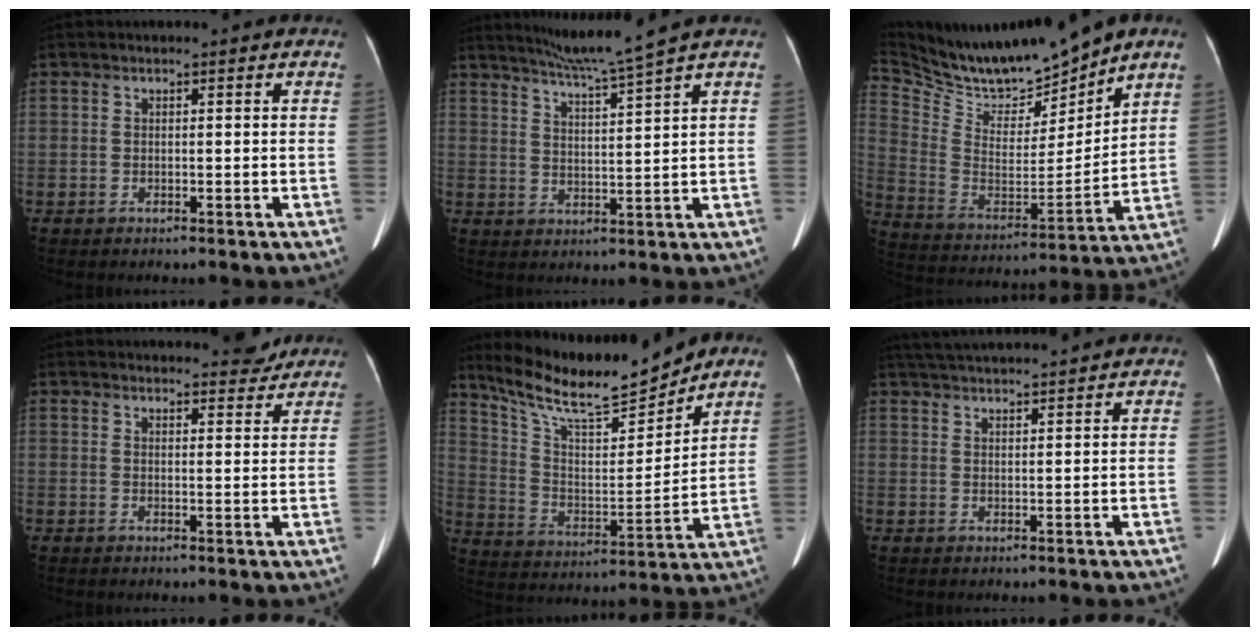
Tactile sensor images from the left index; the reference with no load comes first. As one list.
[{"total": 6.9, "force": [5.8, -2.3, 2.9], "torque": [-0.053, -0.012, 0.107]}, {"total": 15.3, "force": [14.2, 2.4, 5.0], "torque": [-0.112, -0.012, 0.273]}, {"total": 7.7, "force": [7.4, 1.5, 1.4], "torque": [-0.005, 0.000, 0.078]}, {"total": 16.9, "force": [14.8, 2.3, 7.9], "torque": [-0.145, -0.003, 0.262]}, {"total": 11.7, "force": [11.0, 0.4, 4.2], "torque": [-0.081, 0.034, 0.164]}]